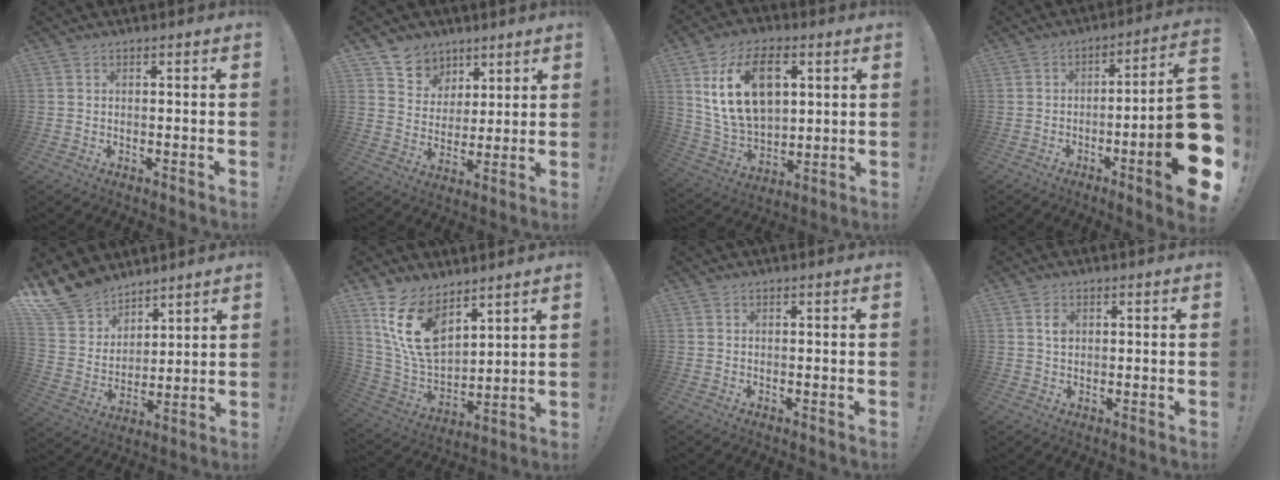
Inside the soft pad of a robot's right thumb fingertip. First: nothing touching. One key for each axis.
{"total": 8.3, "fx": 5.2, "fy": 6.4, "fz": 0.6, "tx": -0.010, "ty": -0.043, "tz": 0.105}
{"total": 18.7, "fx": 6.4, "fy": 11.9, "fz": 13.0, "tx": -0.243, "ty": -0.013, "tz": 0.112}
{"total": 19.1, "fx": -5.2, "fy": 2.5, "fz": 18.2, "tx": -0.254, "ty": 0.017, "tz": -0.077}
{"total": 13.0, "fx": 10.6, "fy": 7.2, "fz": 2.3, "tx": -0.062, "ty": -0.087, "tz": 0.208}
{"total": 15.3, "fx": 8.6, "fy": 8.6, "fz": 9.2, "tx": -0.172, "ty": -0.054, "tz": 0.166}
{"total": 0.0}
{"total": 2.9, "fx": 0.8, "fy": 2.1, "fz": 1.8, "tx": -0.021, "ty": -0.004, "tz": 0.011}